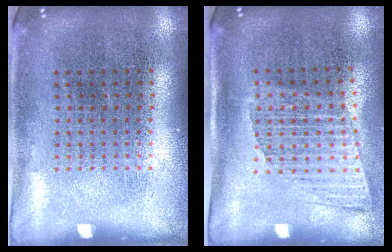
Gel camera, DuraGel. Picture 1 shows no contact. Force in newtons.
{"total": 1.4, "press": 1.1, "slide": 0.9}